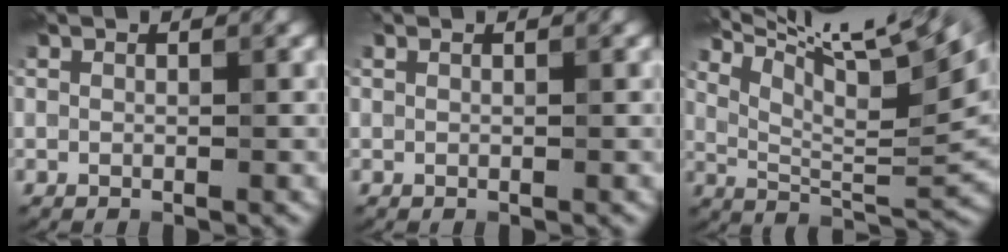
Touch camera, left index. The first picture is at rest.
{"total": 0.5, "force": [0.4, 0.1, 0.3], "torque": [-0.008, 0.005, 0.006]}
{"total": 13.7, "force": [9.4, 2.6, 9.7], "torque": [-0.158, 0.013, 0.154]}